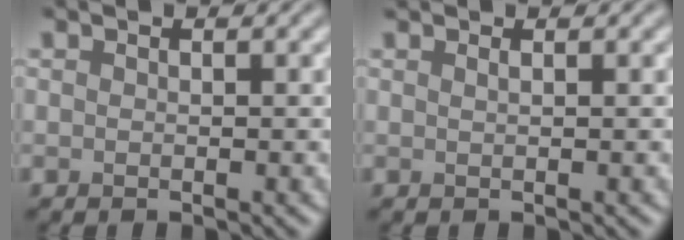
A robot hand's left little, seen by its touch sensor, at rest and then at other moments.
{"total": 0.9, "force": [0.5, 0.3, 0.6], "torque": [-0.006, 0.001, 0.004]}